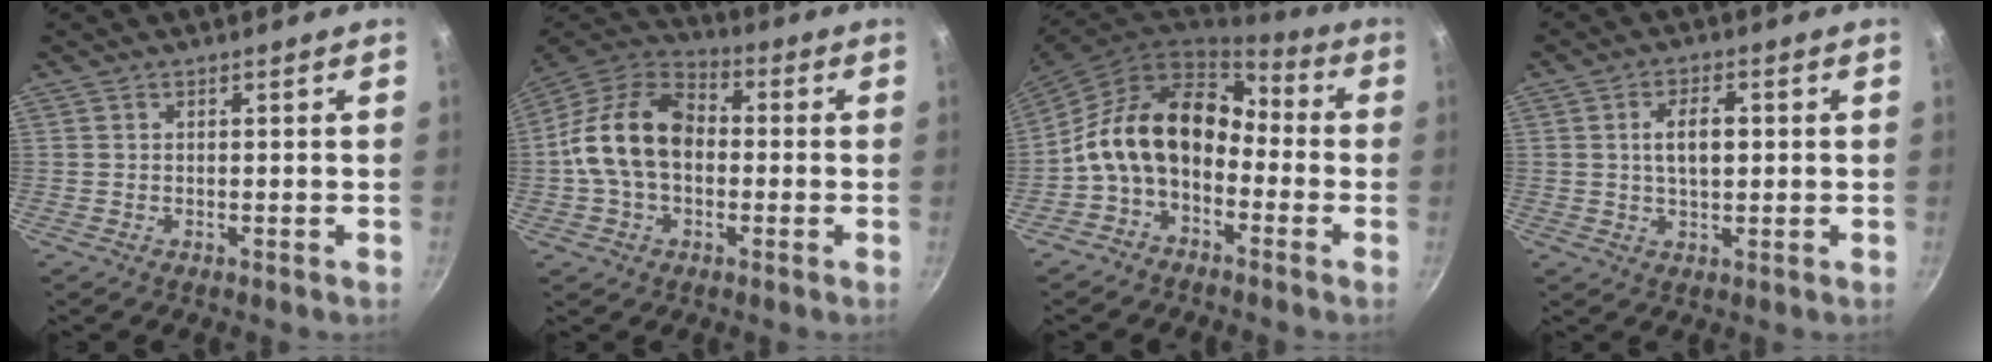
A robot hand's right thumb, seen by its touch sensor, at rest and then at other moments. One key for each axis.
{"total": 16.0, "fx": -0.5, "fy": 11.1, "fz": 11.6, "tx": -0.183, "ty": 0.039, "tz": -0.025}
{"total": 15.0, "fx": -2.8, "fy": 10.4, "fz": 10.4, "tx": -0.159, "ty": 0.064, "tz": -0.070}
{"total": 6.0, "fx": 0.7, "fy": 3.0, "fz": 5.1, "tx": -0.077, "ty": 0.008, "tz": 0.011}